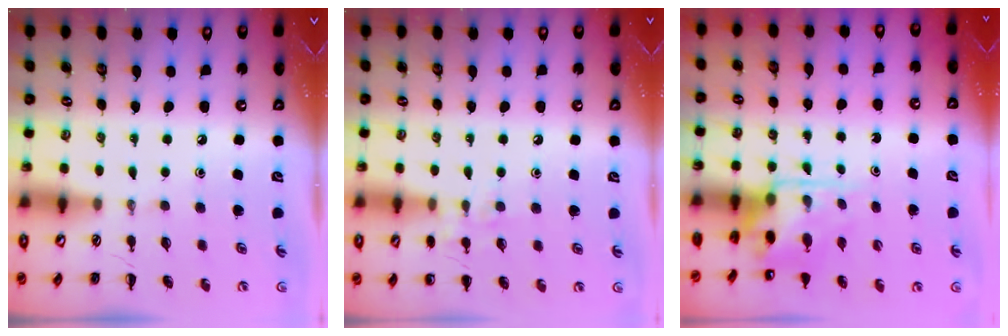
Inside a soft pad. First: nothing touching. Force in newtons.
{"total": 6.3, "press": 6.2, "slide": 1.2}
{"total": 4.8, "press": 4.8, "slide": 0.6}